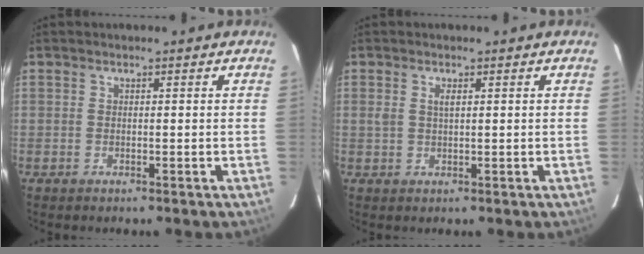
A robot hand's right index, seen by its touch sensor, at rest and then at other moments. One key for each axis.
{"total": 1.9, "fx": 0.7, "fy": 0.8, "fz": 1.5, "tx": -0.030, "ty": 0.001, "tz": 0.013}